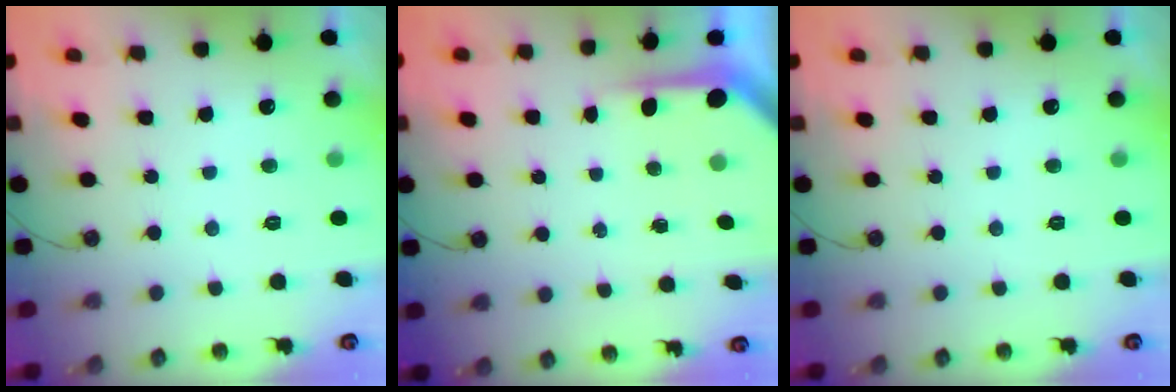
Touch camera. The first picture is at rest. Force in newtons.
{"total": 3.6, "press": 3.6, "slide": 0.3}
{"total": 0.0}